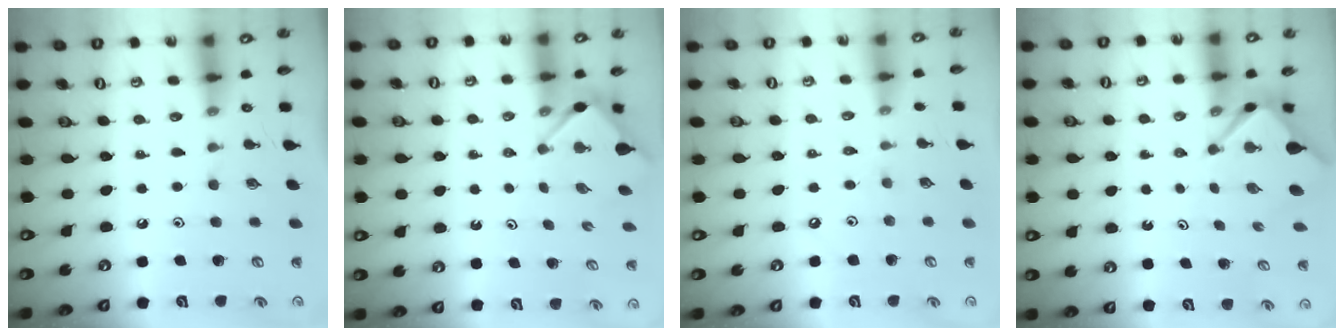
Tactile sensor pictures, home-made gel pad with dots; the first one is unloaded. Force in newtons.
{"total": 3.4, "press": 3.4, "slide": 0.4}
{"total": 1.0, "press": 0.9, "slide": 0.2}
{"total": 3.0, "press": 3.0, "slide": 0.2}